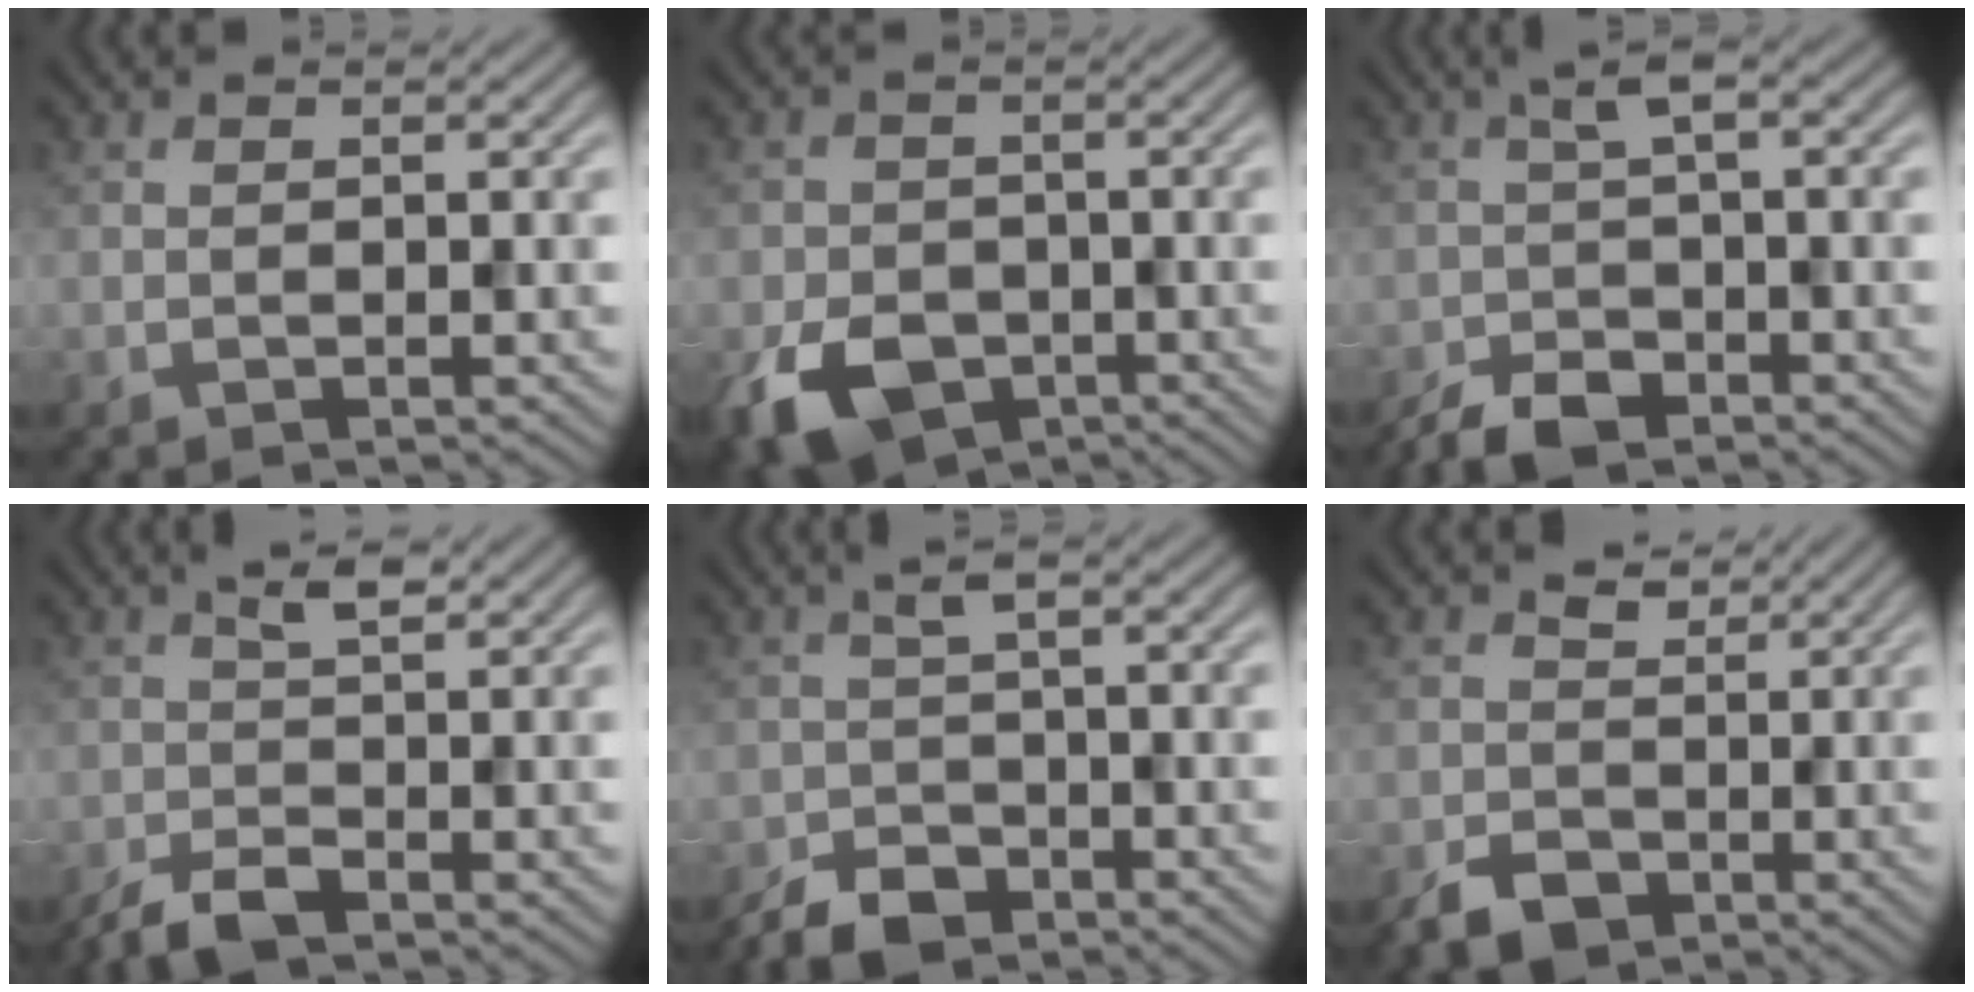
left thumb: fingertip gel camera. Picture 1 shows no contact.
{"total": 7.9, "force": [-3.7, 5.7, 4.1], "torque": [-0.095, -0.021, -0.072]}
{"total": 5.0, "force": [-2.8, 2.0, 3.6], "torque": [-0.075, -0.005, -0.059]}
{"total": 3.4, "force": [-1.4, 1.0, 2.9], "torque": [-0.061, 0.000, -0.033]}
{"total": 4.5, "force": [-2.9, 2.0, 2.8], "torque": [-0.058, -0.007, -0.057]}
{"total": 4.4, "force": [-1.0, 3.7, 2.2], "torque": [-0.049, -0.007, -0.024]}